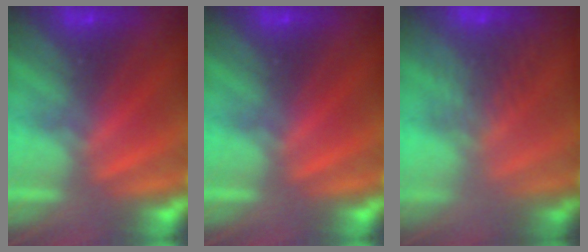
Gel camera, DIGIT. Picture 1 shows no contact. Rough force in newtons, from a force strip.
{"total": 0.0}
{"total": 8.7}